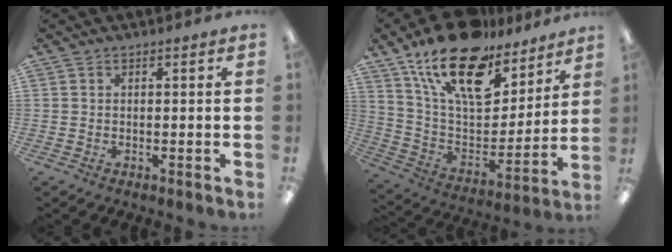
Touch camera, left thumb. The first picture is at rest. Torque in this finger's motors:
{"motor_torque": [1.06, 1.09, 1.40, -1.37, 0.40]}